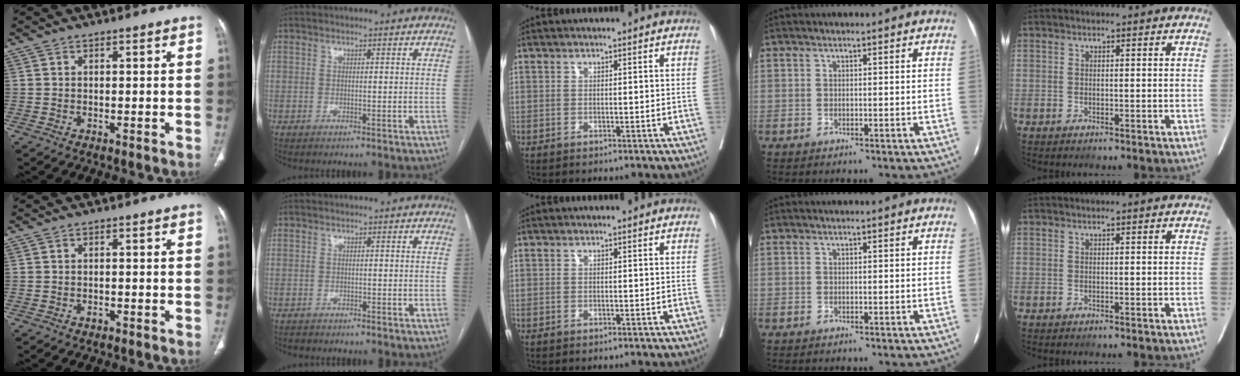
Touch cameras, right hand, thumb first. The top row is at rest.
{"thumb": {"total": 0.8, "force": [-0.5, 0.5, 0.3], "torque": [-0.008, 0.004, -0.008]}, "index": {"total": 0.9, "force": [-0.8, 0.5, -0.2], "torque": [-0.004, 0.000, -0.017]}}